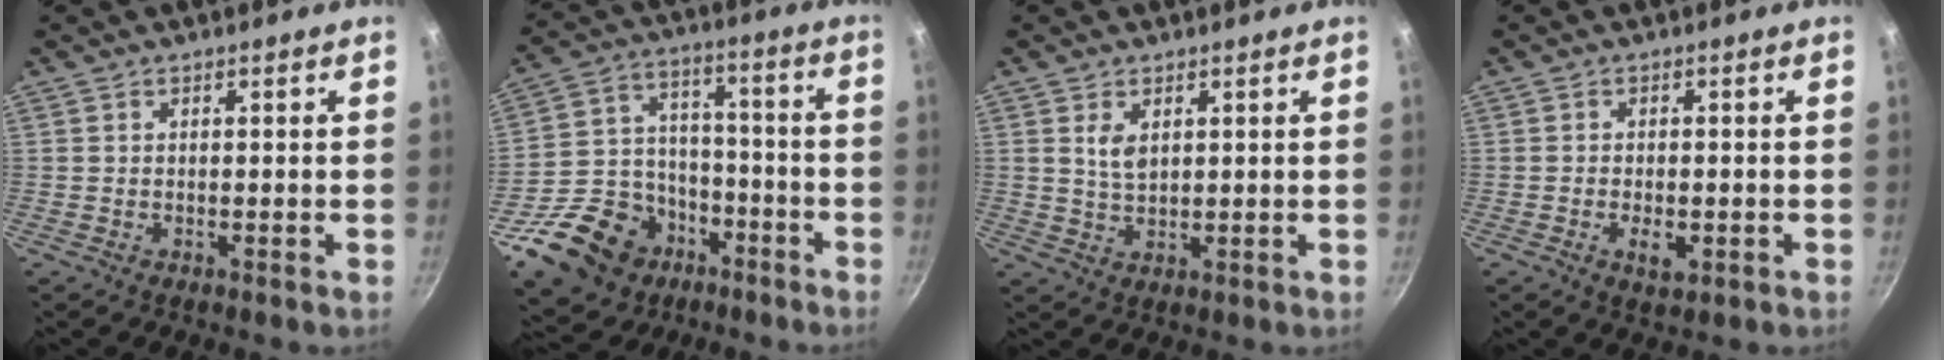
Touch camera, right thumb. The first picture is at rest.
{"total": 20.1, "force": [-10.7, 14.5, 8.9], "torque": [-0.130, 0.071, -0.172]}
{"total": 3.7, "force": [1.4, 2.2, 2.7], "torque": [-0.046, -0.012, 0.029]}
{"total": 3.6, "force": [-1.1, 1.8, 2.9], "torque": [-0.046, 0.003, -0.014]}